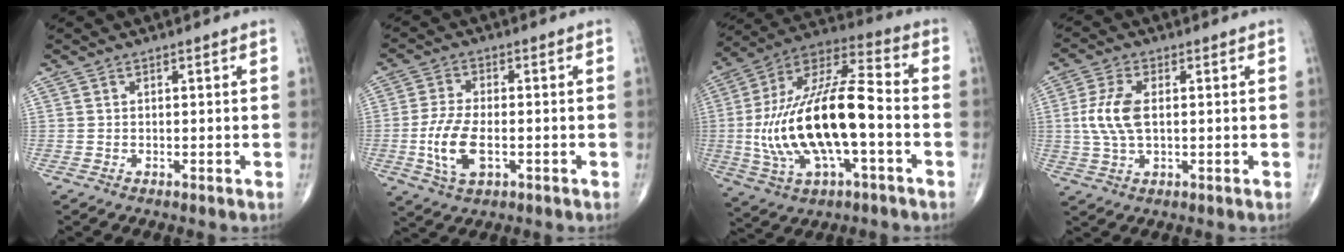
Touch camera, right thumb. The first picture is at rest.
{"total": 8.9, "force": [-2.0, 4.4, 7.4], "torque": [-0.157, 0.003, -0.035]}
{"total": 24.0, "force": [-3.6, 9.7, 21.7], "torque": [-0.428, 0.038, -0.057]}
{"total": 7.6, "force": [0.6, 3.9, 6.5], "torque": [-0.150, 0.003, 0.011]}